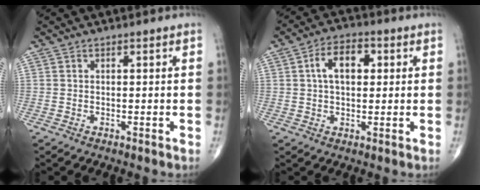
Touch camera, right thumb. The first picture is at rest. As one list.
[{"total": 7.9, "force": [1.7, 4.7, 6.1], "torque": [-0.093, 0.014, 0.023]}]